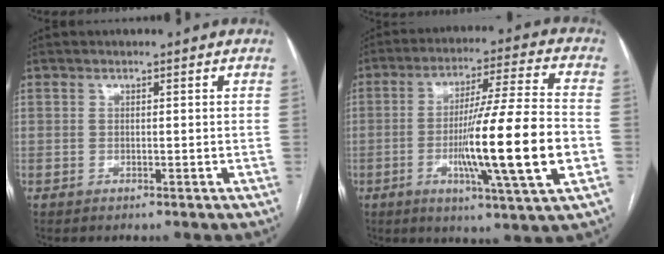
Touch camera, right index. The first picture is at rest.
{"total": 17.8, "force": [-3.8, -0.3, 17.4], "torque": [-0.292, -0.013, -0.066]}